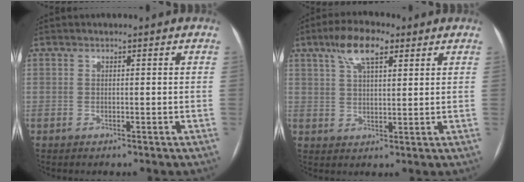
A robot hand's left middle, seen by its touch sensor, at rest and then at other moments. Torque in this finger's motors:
{"motor_torque": [0.83, -0.80, 0.52, 0.16]}